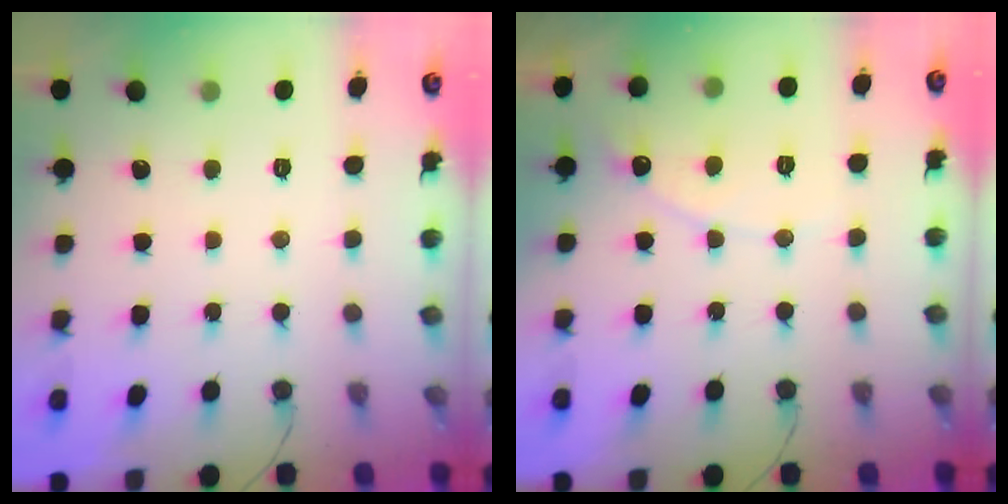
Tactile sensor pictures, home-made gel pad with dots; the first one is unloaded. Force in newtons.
{"total": 6.4, "press": 6.4, "slide": 0.3}